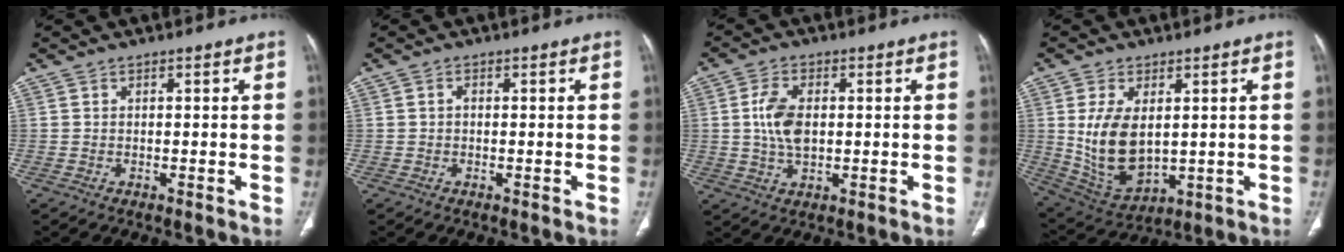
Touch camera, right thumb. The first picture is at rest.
{"total": 0.8, "force": [0.0, 0.6, 0.5], "torque": [-0.008, 0.002, -0.003]}
{"total": 7.1, "force": [0.6, 4.1, 5.8], "torque": [-0.114, 0.000, 0.012]}
{"total": 12.5, "force": [1.4, 7.3, 10.1], "torque": [-0.179, -0.016, 0.049]}